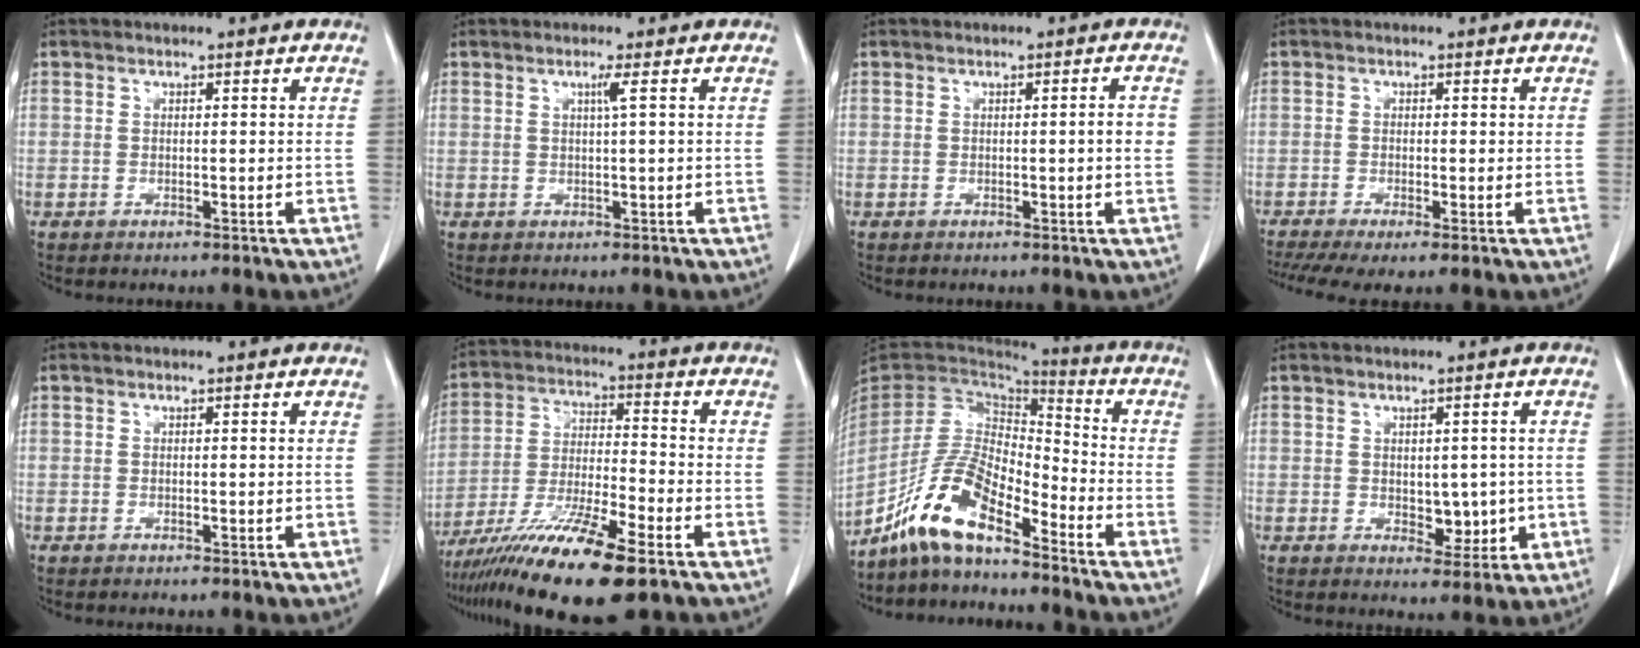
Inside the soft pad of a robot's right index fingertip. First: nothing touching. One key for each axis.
{"total": 1.3, "fx": 0.4, "fy": -0.5, "fz": 1.2, "tx": -0.025, "ty": -0.001, "tz": 0.008}
{"total": 2.0, "fx": -0.1, "fy": 0.1, "fz": 2.0, "tx": -0.025, "ty": 0.002, "tz": -0.002}
{"total": 5.7, "fx": -3.8, "fy": 1.1, "fz": 4.1, "tx": -0.071, "ty": -0.011, "tz": -0.068}
{"total": 0.0}
{"total": 14.8, "fx": -9.5, "fy": 1.2, "fz": 11.3, "tx": -0.220, "ty": -0.038, "tz": -0.170}
{"total": 11.5, "fx": -8.3, "fy": 2.8, "fz": 7.5, "tx": -0.161, "ty": 0.014, "tz": -0.159}
{"total": 4.5, "fx": -0.4, "fy": 2.7, "fz": 3.6, "tx": -0.038, "ty": -0.002, "tz": 0.005}